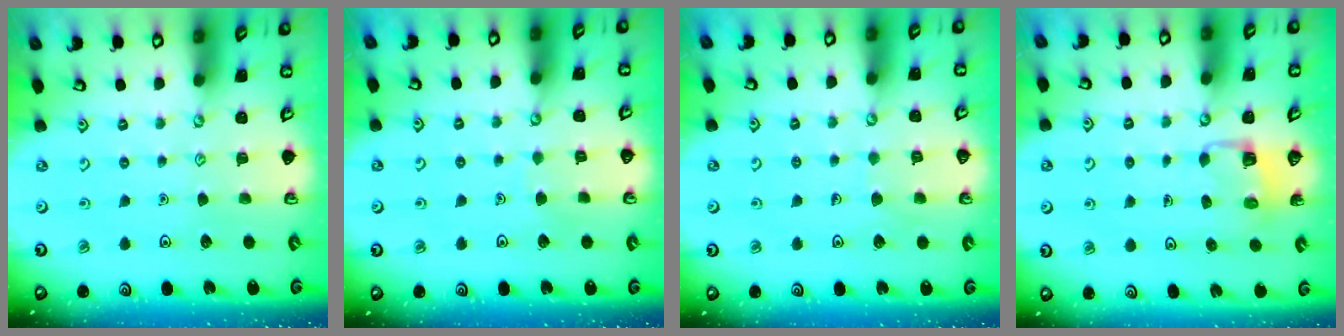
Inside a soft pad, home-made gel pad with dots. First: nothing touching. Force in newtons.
{"total": 3.1, "press": 3.0, "slide": 0.3}
{"total": 4.6, "press": 4.6, "slide": 0.3}
{"total": 3.3, "press": 3.3, "slide": 0.2}